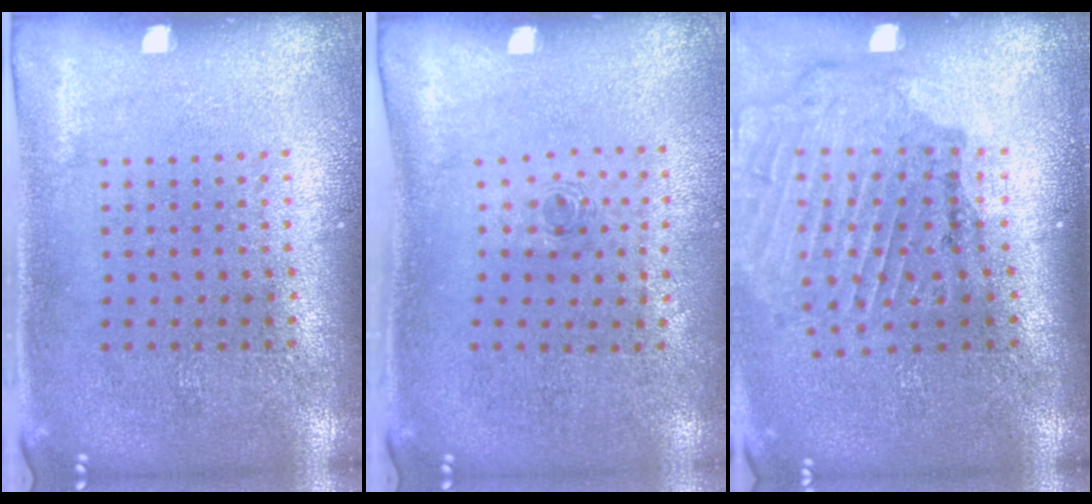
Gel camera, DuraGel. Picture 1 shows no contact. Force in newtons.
{"total": 0.5, "press": 0.3, "slide": 0.5}
{"total": 1.9, "press": 1.8, "slide": 0.3}